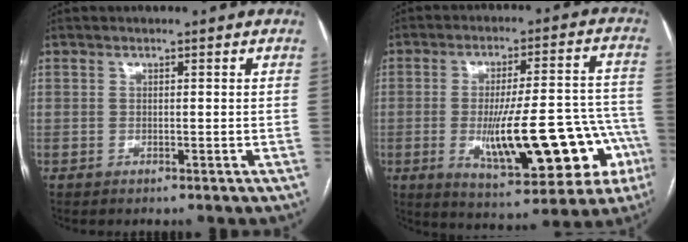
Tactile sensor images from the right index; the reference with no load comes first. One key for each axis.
{"total": 20.2, "fx": -5.8, "fy": 5.4, "fz": 18.6, "tx": -0.214, "ty": 0.023, "tz": -0.063}